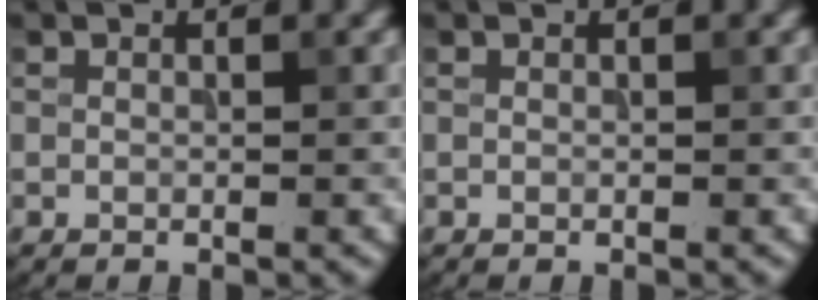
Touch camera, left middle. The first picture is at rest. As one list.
[{"total": 0.0}]